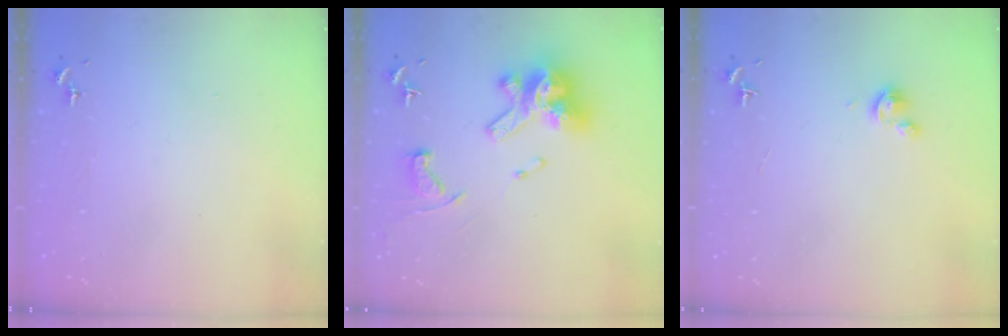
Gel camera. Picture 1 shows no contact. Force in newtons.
{"total": 18.7, "press": 18.6, "slide": 1.9}
{"total": 2.8, "press": 2.8, "slide": 0.3}